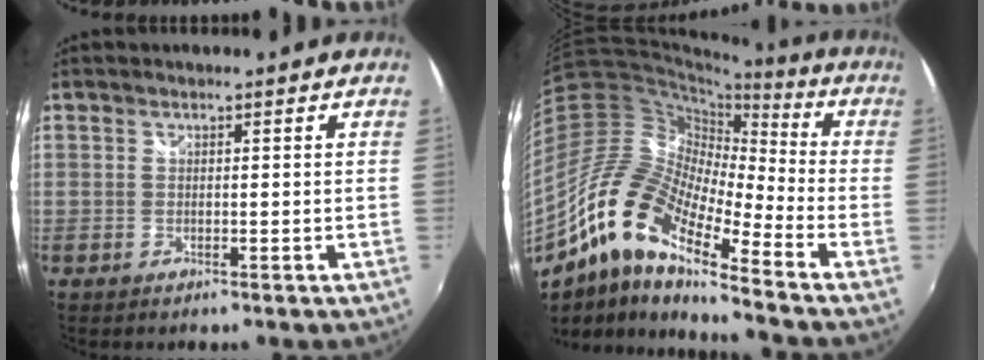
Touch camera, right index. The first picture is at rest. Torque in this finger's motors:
{"motor_torque": [1.01, -1.13, 0.72, 0.18]}